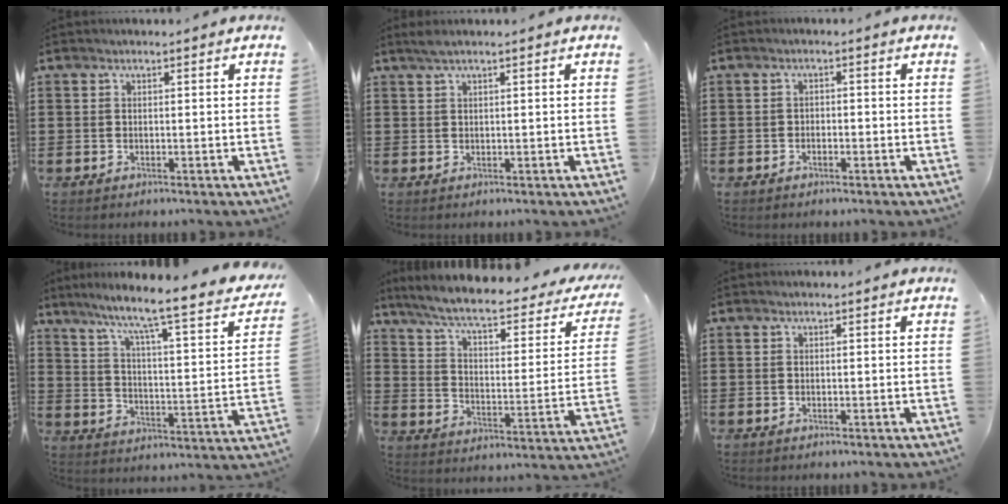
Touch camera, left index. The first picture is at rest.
{"total": 1.0, "force": [0.5, 0.0, 0.9], "torque": [-0.018, 0.000, 0.009]}
{"total": 1.2, "force": [-1.1, 0.4, 0.0], "torque": [-0.007, 0.001, -0.024]}
{"total": 5.9, "force": [4.8, -0.7, 3.4], "torque": [-0.083, -0.056, 0.062]}
{"total": 6.5, "force": [5.4, 0.7, 3.6], "torque": [-0.092, -0.038, 0.087]}
{"total": 0.0}